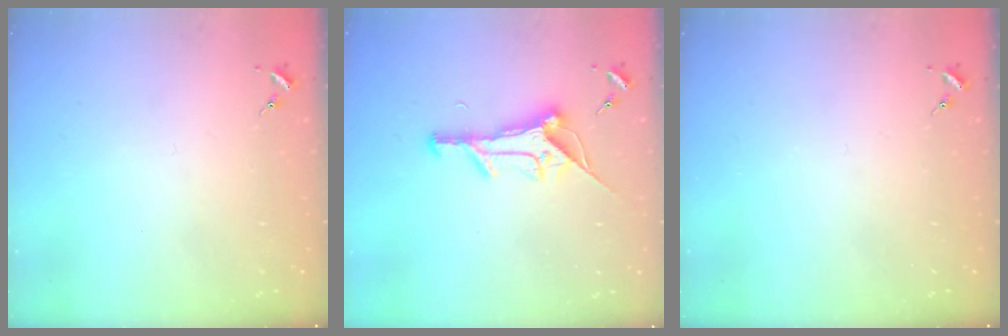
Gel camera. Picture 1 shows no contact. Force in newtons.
{"total": 14.0, "press": 14.0, "slide": 0.6}
{"total": 0.0}